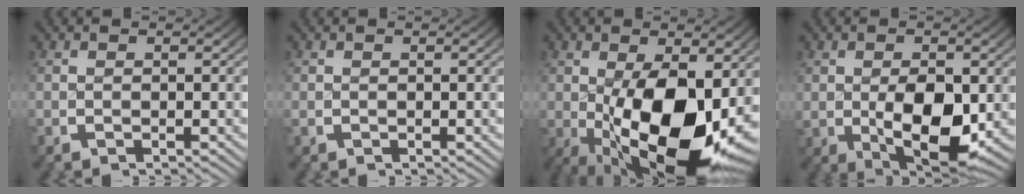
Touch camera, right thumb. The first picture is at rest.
{"total": 0.0}
{"total": 17.4, "force": [-2.6, 9.5, 14.3], "torque": [-0.249, -0.058, -0.007]}
{"total": 8.5, "force": [-1.1, 4.7, 7.0], "torque": [-0.130, -0.043, 0.005]}